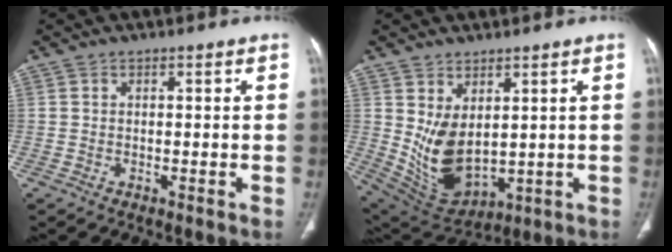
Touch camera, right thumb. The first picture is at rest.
{"total": 11.0, "force": [1.7, 6.6, 8.6], "torque": [-0.143, -0.024, 0.064]}